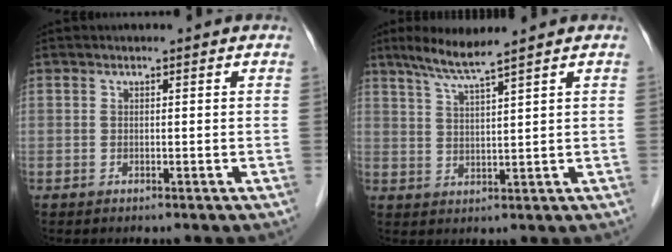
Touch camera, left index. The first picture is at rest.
{"total": 5.2, "force": [4.1, -1.0, 3.0], "torque": [-0.065, -0.004, 0.082]}